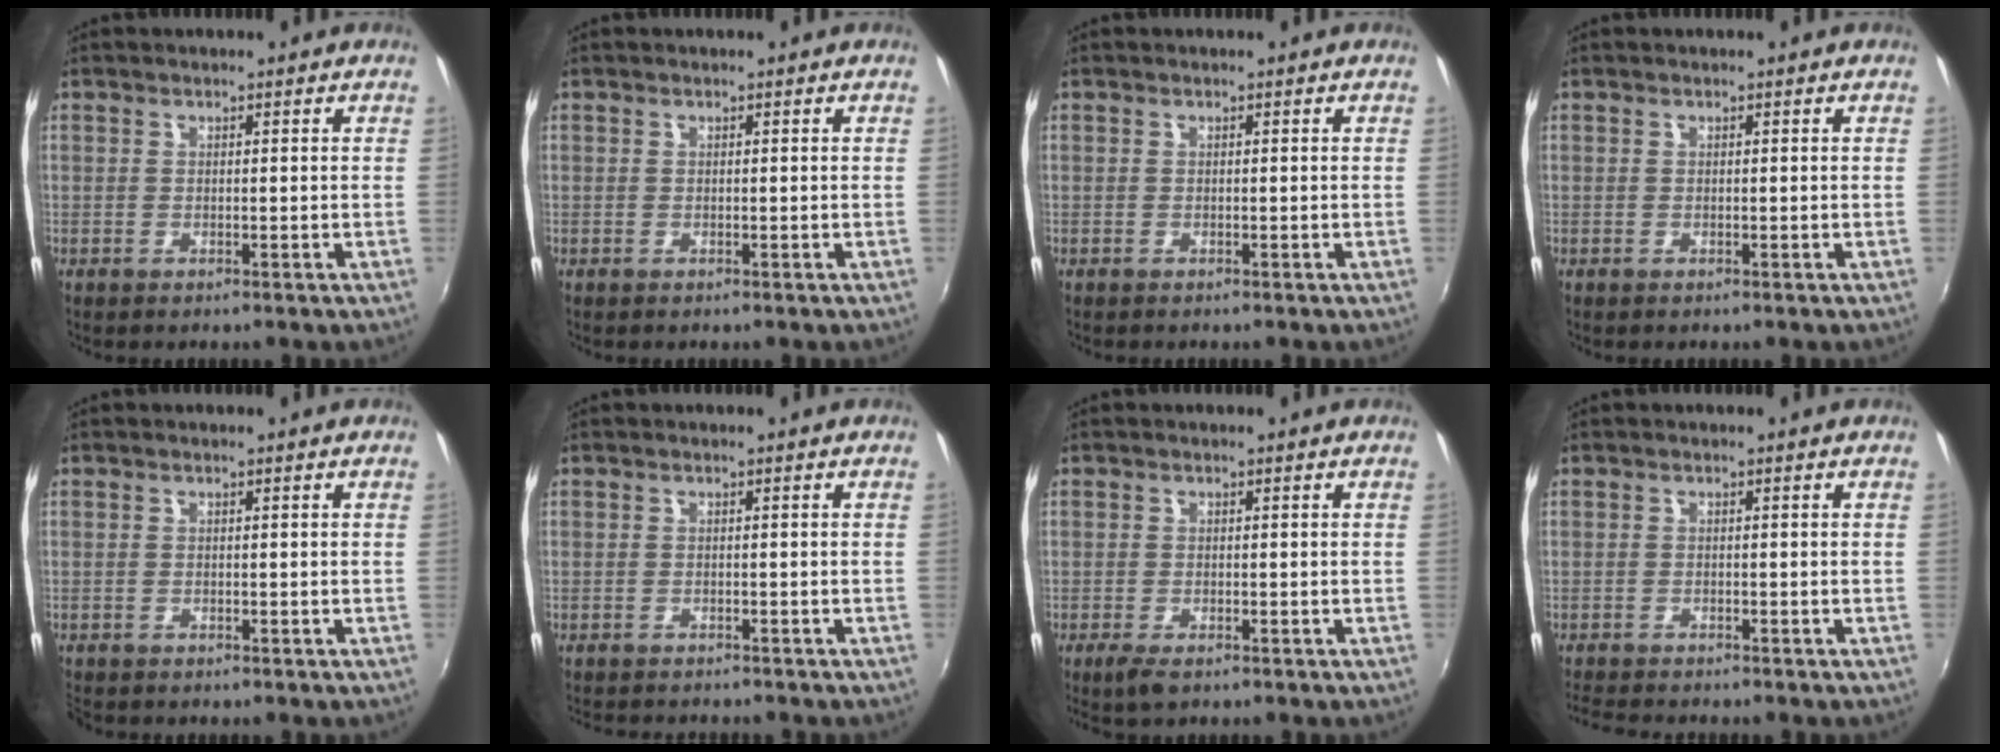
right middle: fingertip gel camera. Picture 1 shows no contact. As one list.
[{"total": 0.0}, {"total": 0.0}, {"total": 0.0}, {"total": 1.1, "force": [-1.0, 0.4, 0.2], "torque": [-0.007, -0.004, -0.019]}, {"total": 3.8, "force": [-3.6, 0.7, 1.1], "torque": [-0.031, -0.014, -0.057]}, {"total": 3.0, "force": [-2.0, 1.0, 1.9], "torque": [-0.044, -0.010, -0.038]}, {"total": 4.6, "force": [-4.4, 0.4, 1.4], "torque": [-0.044, -0.020, -0.081]}]